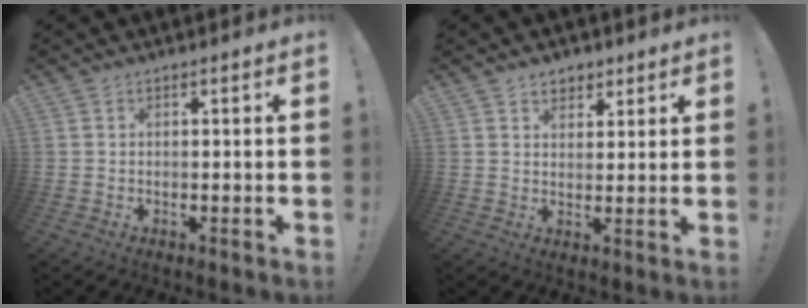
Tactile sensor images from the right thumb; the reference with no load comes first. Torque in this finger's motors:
{"motor_torque": [-0.01, 0.01, 0.05, 0.06, 0.00]}